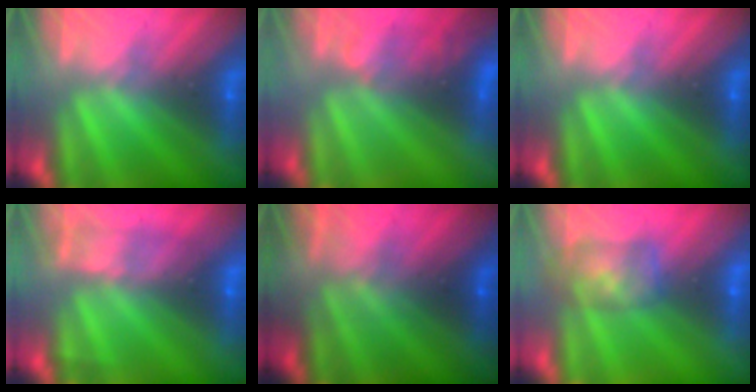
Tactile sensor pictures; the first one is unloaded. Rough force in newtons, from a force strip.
{"total": 4.8}
{"total": 0.0}
{"total": 2.4}
{"total": 7.3}
{"total": 5.9}